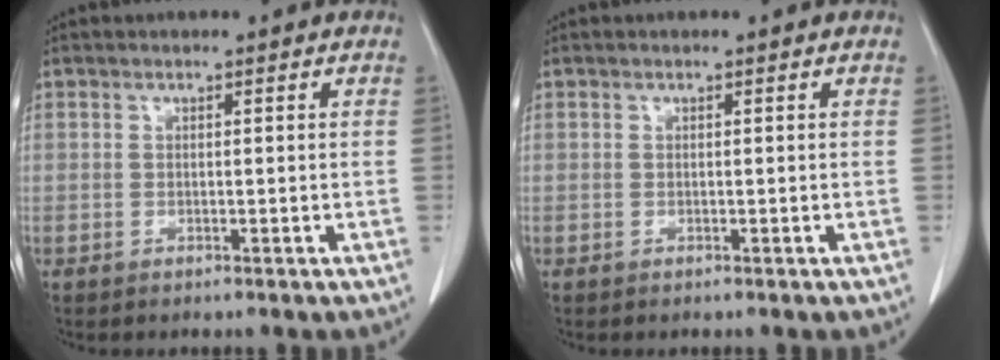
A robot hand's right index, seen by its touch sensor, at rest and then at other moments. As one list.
[{"total": 0.0}]